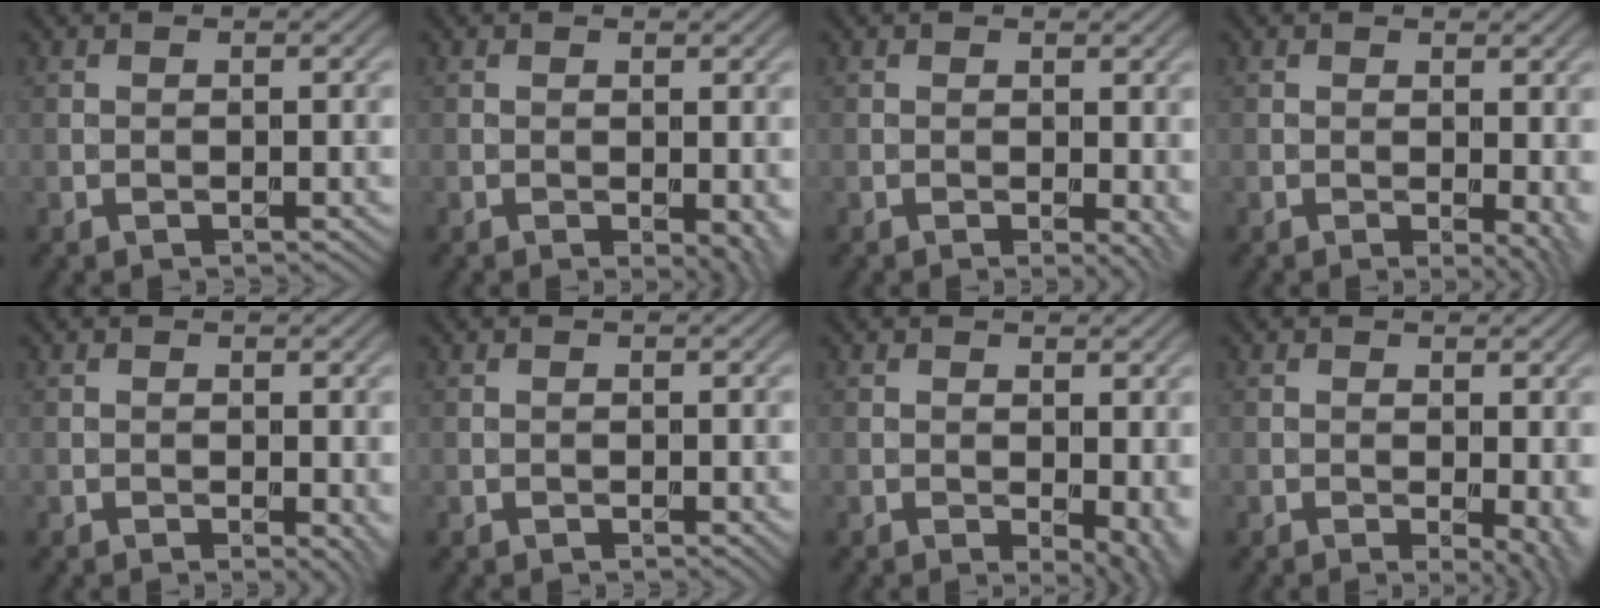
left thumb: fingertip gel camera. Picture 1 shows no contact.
{"total": 2.9, "force": [-0.8, 1.2, 2.5], "torque": [-0.031, -0.011, -0.007]}
{"total": 2.7, "force": [-0.1, 1.2, 2.4], "torque": [-0.027, -0.005, -0.001]}
{"total": 3.9, "force": [-0.2, 1.8, 3.5], "torque": [-0.042, -0.007, -0.001]}
{"total": 2.1, "force": [-0.2, 1.0, 1.8], "torque": [-0.019, -0.008, 0.000]}
{"total": 0.6, "force": [0.0, 0.4, 0.4], "torque": [-0.002, -0.003, 0.000]}
{"total": 4.7, "force": [-0.3, 2.2, 4.2], "torque": [-0.054, -0.010, 0.002]}
{"total": 4.2, "force": [-0.3, 1.3, 4.0], "torque": [-0.048, -0.006, -0.002]}